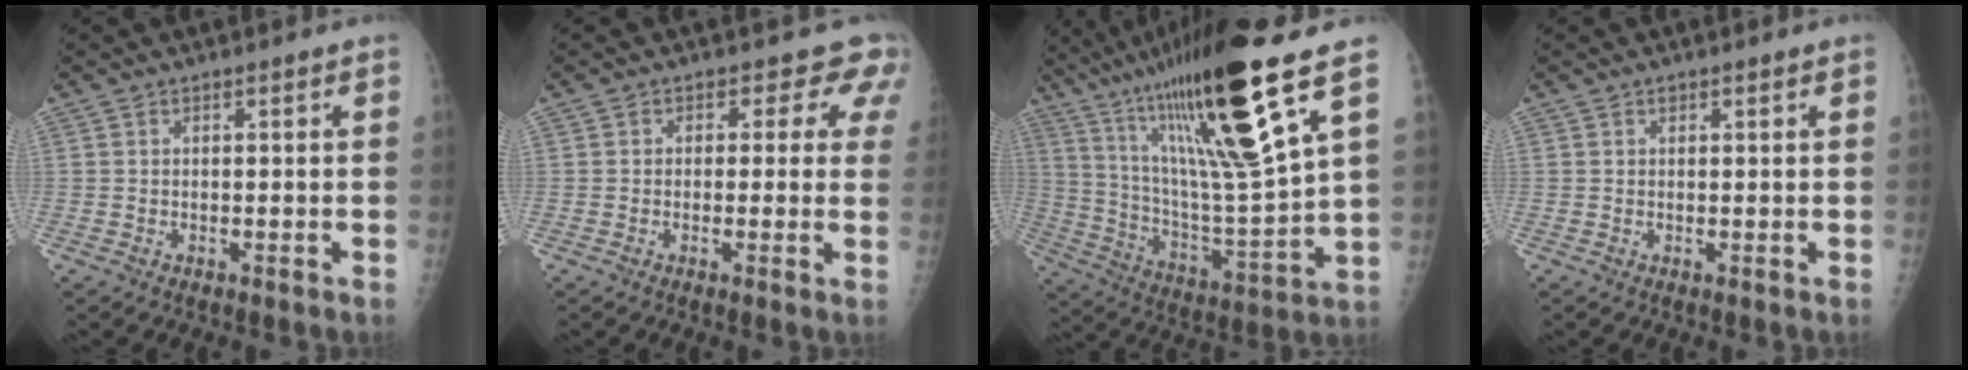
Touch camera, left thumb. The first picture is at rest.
{"total": 5.5, "force": [3.6, 4.1, 0.7], "torque": [0.044, -0.008, 0.012]}
{"total": 25.8, "force": [14.2, 3.0, 21.4], "torque": [-0.372, -0.058, 0.248]}
{"total": 0.7, "force": [0.5, 0.5, 0.1], "torque": [0.010, -0.002, 0.005]}